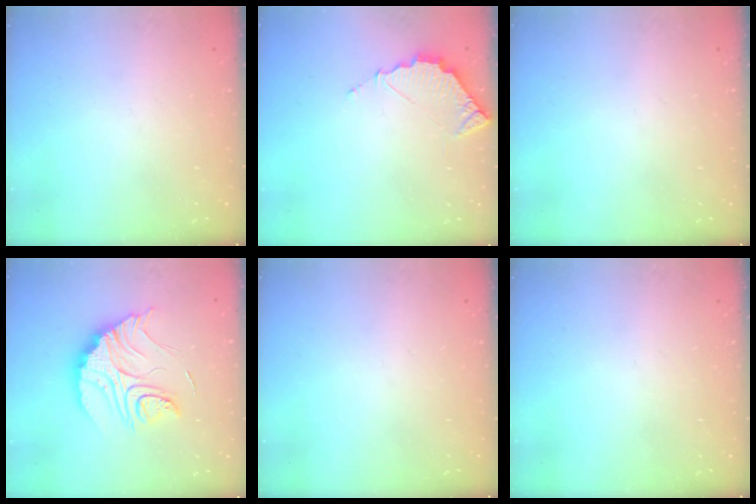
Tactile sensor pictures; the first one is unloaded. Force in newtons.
{"total": 4.2, "press": 4.2, "slide": 0.3}
{"total": 0.0}
{"total": 15.8, "press": 15.8, "slide": 1.3}
{"total": 0.0}
{"total": 0.0}